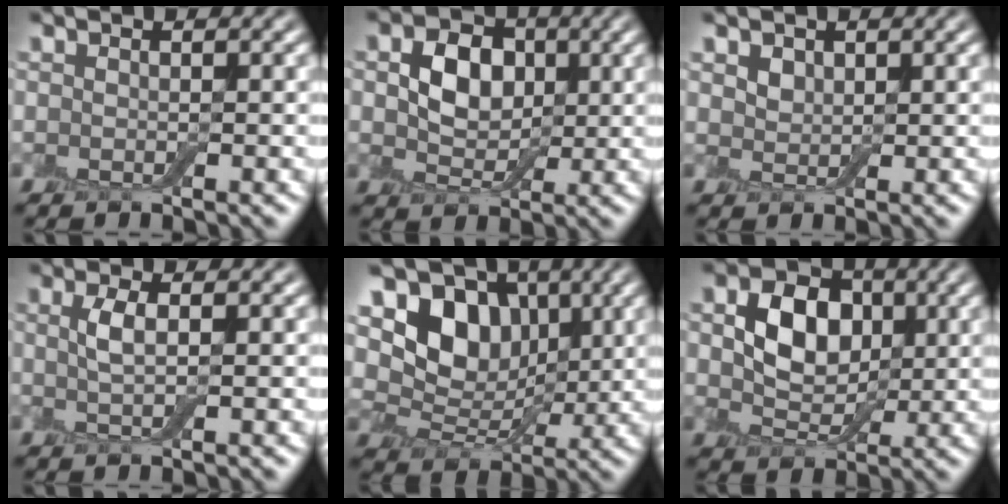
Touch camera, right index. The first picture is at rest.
{"total": 4.4, "force": [0.7, 3.4, 2.7], "torque": [-0.051, 0.002, 0.004]}
{"total": 1.8, "force": [1.1, 1.2, 0.7], "torque": [-0.016, -0.001, 0.019]}
{"total": 1.9, "force": [0.4, 0.5, 1.8], "torque": [-0.039, 0.003, 0.008]}
{"total": 7.1, "force": [2.2, 5.5, 3.9], "torque": [-0.060, -0.009, 0.026]}
{"total": 5.3, "force": [1.0, 4.0, 3.4], "torque": [-0.064, 0.002, 0.008]}